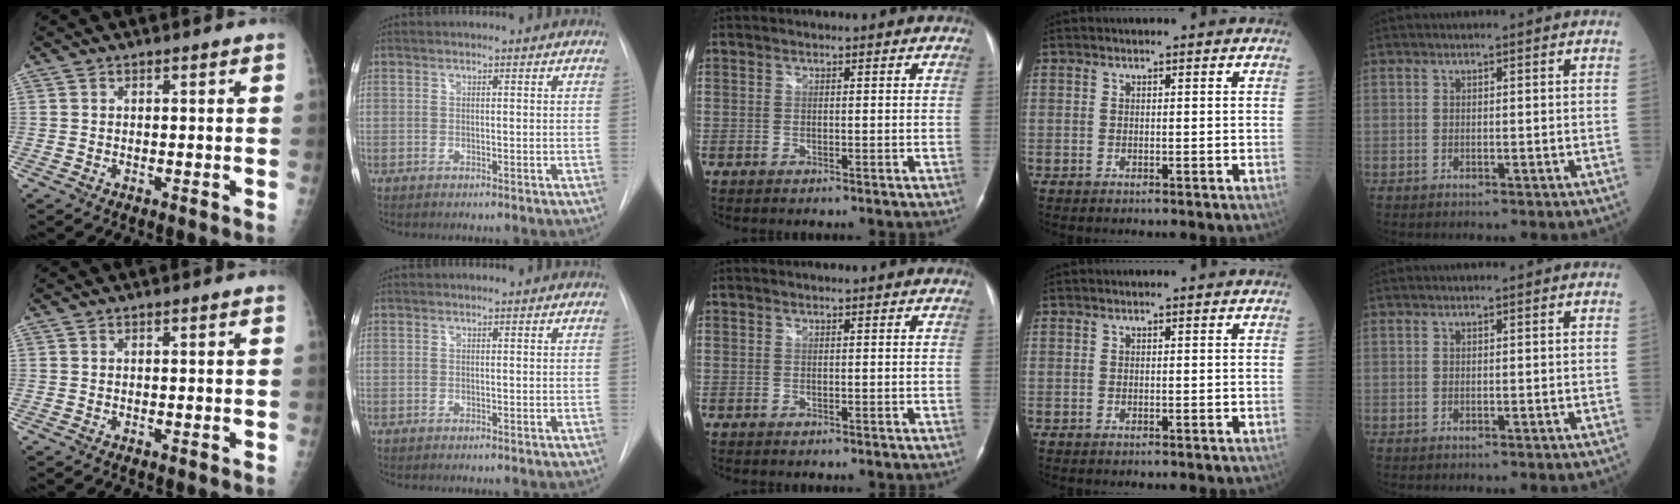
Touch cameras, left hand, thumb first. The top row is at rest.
{}